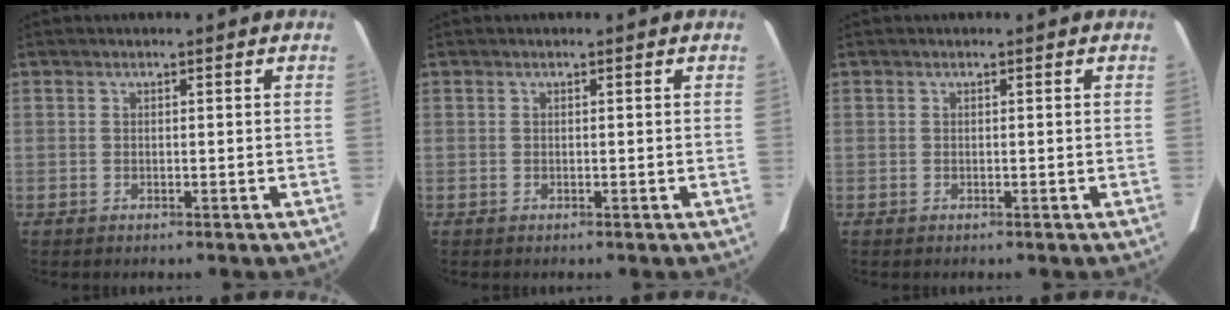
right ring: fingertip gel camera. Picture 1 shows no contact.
{"total": 0.0}
{"total": 0.0}